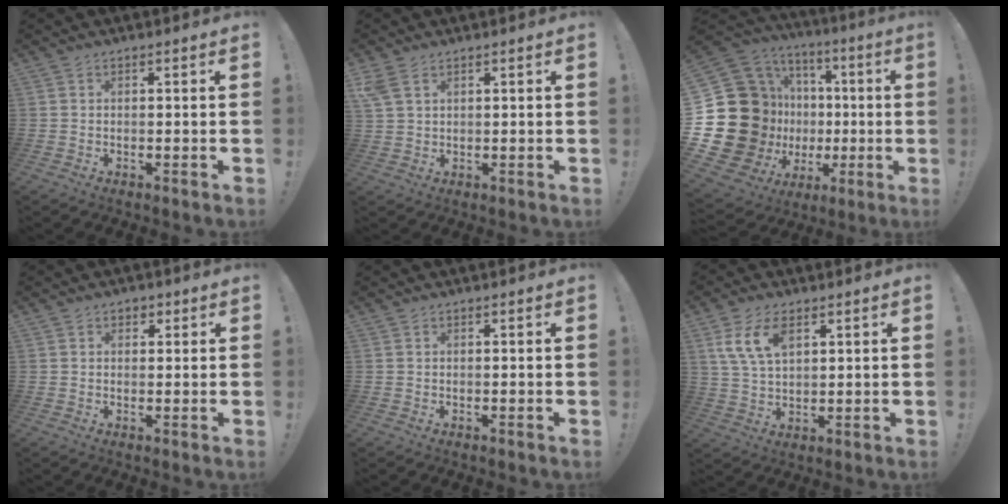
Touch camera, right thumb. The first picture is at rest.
{"total": 4.9, "force": [2.8, 2.7, 3.0], "torque": [-0.059, -0.010, 0.056]}
{"total": 26.6, "force": [-0.5, 22.0, 15.0], "torque": [-0.282, -0.034, 0.080]}
{"total": 2.0, "force": [0.7, 1.7, 0.8], "torque": [-0.002, 0.001, 0.009]}
{"total": 0.0}
{"total": 9.2, "force": [4.3, 5.0, 6.4], "torque": [-0.127, -0.005, 0.083]}